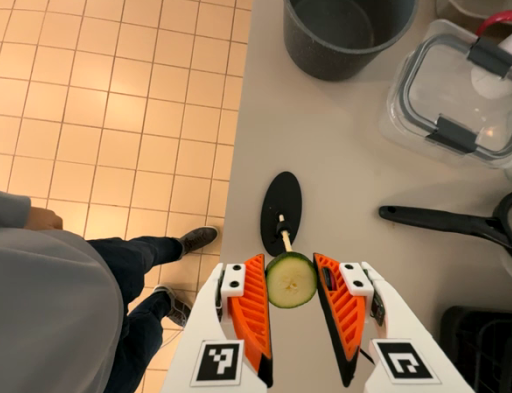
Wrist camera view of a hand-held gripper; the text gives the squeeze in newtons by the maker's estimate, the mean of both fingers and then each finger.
{"total": 7.3, "left": 7.6, "right": 7.0}